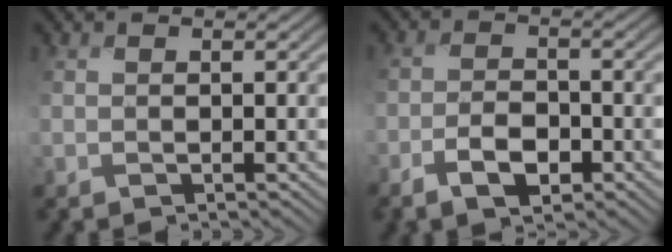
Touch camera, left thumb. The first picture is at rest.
{"total": 4.0, "force": [-2.4, 1.5, 2.8], "torque": [-0.049, 0.003, -0.050]}